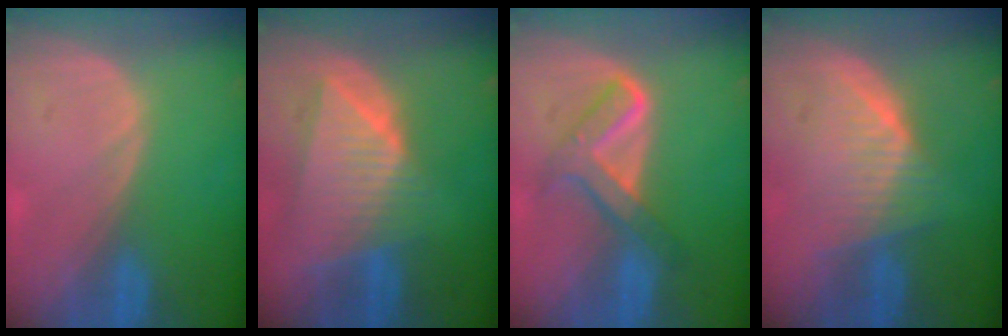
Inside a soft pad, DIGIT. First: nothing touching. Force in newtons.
{"total": 9.0, "press": 8.0, "slide": 4.2}
{"total": 5.9, "press": 5.9, "slide": 0.2}
{"total": 6.3, "press": 6.1, "slide": 1.6}